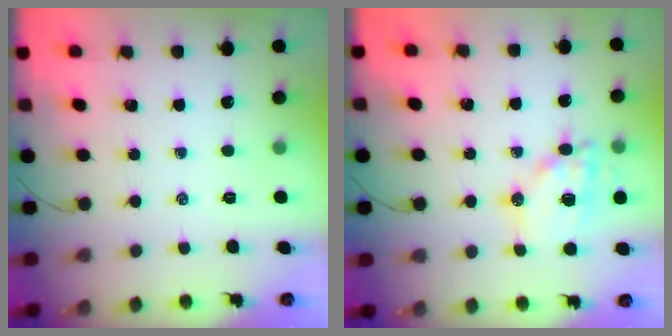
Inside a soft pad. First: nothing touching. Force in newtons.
{"total": 15.0, "press": 14.7, "slide": 2.9}